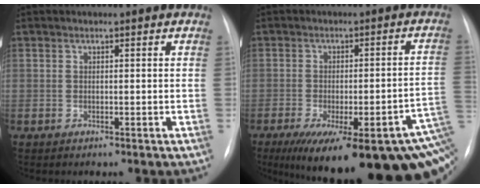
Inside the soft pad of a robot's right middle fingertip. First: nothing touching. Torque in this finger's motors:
{"motor_torque": [1.10, -1.04, 0.60, 0.16]}